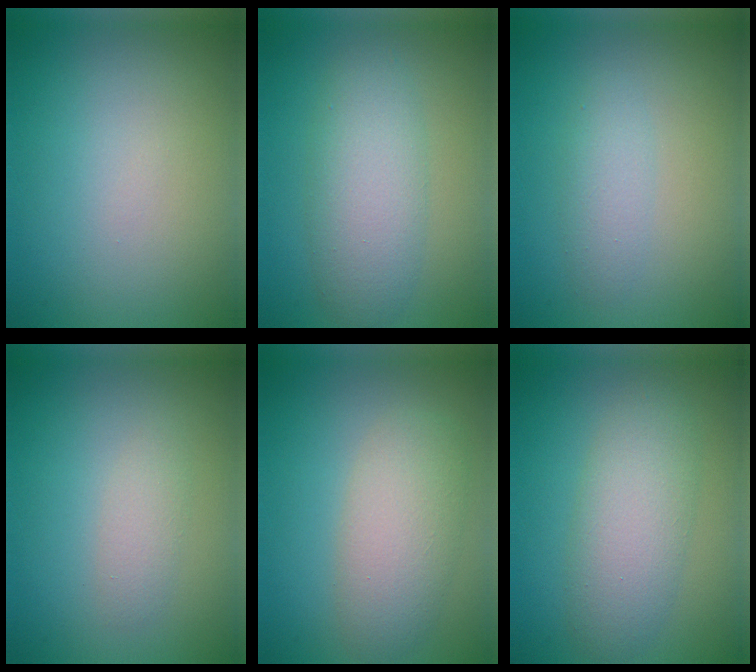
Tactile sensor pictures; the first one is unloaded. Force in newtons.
{"total": 4.8, "press": 4.8, "slide": 0.2}
{"total": 1.9, "press": 1.9, "slide": 0.0}
{"total": 1.5, "press": 1.5, "slide": 0.1}
{"total": 4.6, "press": 4.6, "slide": 0.3}
{"total": 4.6, "press": 4.6, "slide": 0.1}